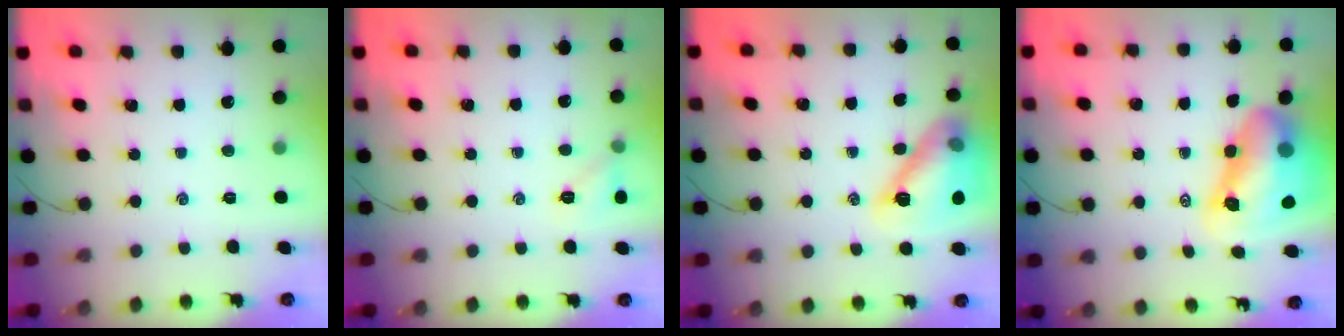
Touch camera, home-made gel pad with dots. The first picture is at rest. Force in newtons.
{"total": 6.8, "press": 6.5, "slide": 2.0}
{"total": 14.7, "press": 14.7, "slide": 0.9}
{"total": 14.4, "press": 13.8, "slide": 4.1}